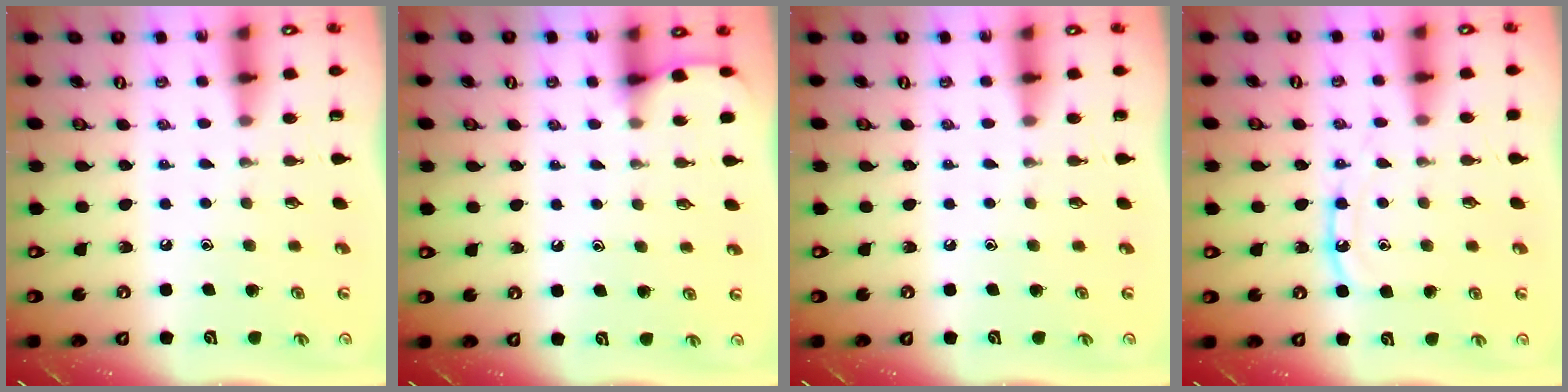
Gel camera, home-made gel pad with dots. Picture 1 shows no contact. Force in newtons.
{"total": 3.9, "press": 3.9, "slide": 0.6}
{"total": 0.0}
{"total": 9.5, "press": 9.5, "slide": 0.8}